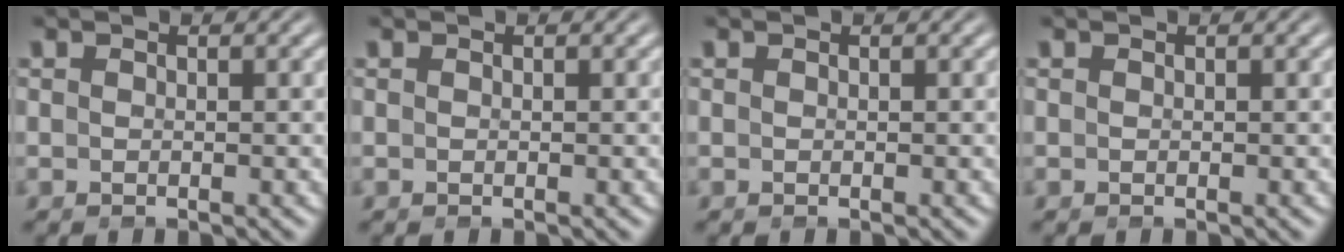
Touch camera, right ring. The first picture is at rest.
{"total": 0.0}
{"total": 0.0}
{"total": 0.0}